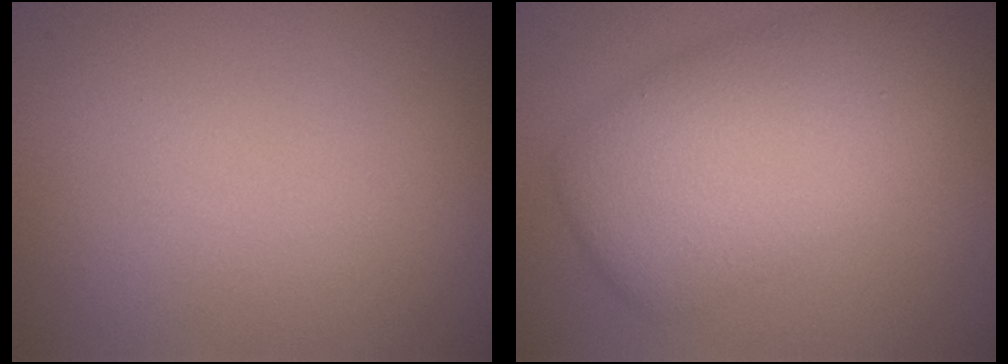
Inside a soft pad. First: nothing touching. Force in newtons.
{"total": 7.6, "press": 7.6, "slide": 0.2}